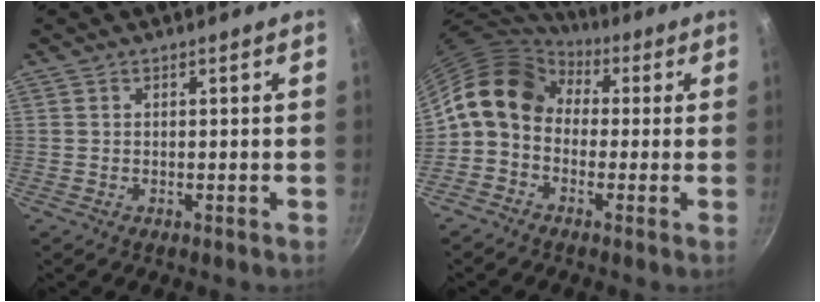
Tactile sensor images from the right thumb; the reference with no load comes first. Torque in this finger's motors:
{"motor_torque": [1.18, 1.52, 0.51, -0.58, 0.11]}